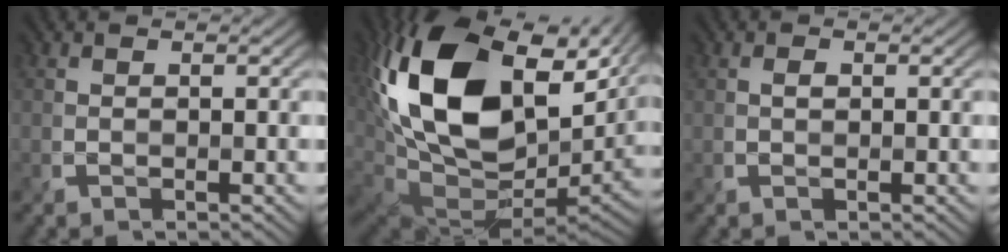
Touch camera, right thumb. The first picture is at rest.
{"total": 21.5, "force": [6.8, 13.8, 15.1], "torque": [-0.338, -0.001, 0.146]}
{"total": 0.8, "force": [0.1, 0.6, 0.5], "torque": [-0.014, -0.003, 0.004]}